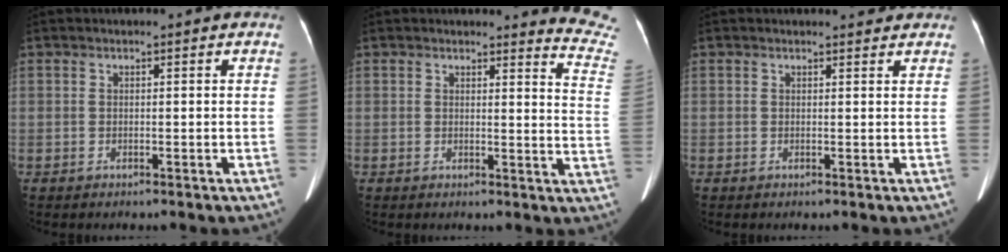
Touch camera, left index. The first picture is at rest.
{"total": 8.5, "force": [8.5, -0.6, -0.1], "torque": [0.011, -0.118, 0.059]}
{"total": 2.3, "force": [2.0, 1.0, 0.4], "torque": [-0.003, 0.008, 0.018]}